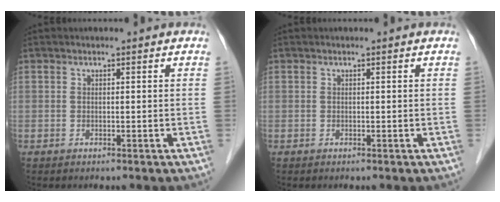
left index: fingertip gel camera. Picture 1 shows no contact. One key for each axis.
{"total": 0.0}